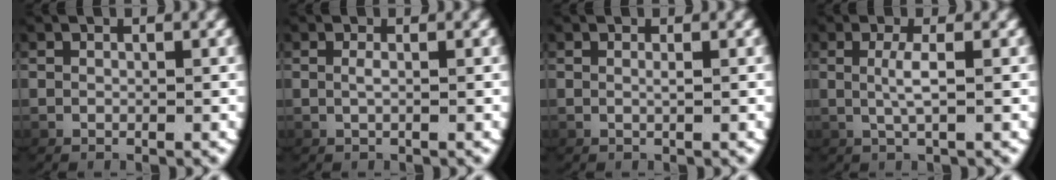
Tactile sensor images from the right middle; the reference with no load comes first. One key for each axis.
{"total": 0.7, "fx": -0.1, "fy": -0.3, "fz": 0.6, "tx": -0.023, "ty": -0.008, "tz": 0.005}
{"total": 0.5, "fx": 0.0, "fy": -0.2, "fz": 0.5, "tx": -0.011, "ty": -0.005, "tz": 0.004}
{"total": 1.9, "fx": 0.2, "fy": -0.3, "fz": 1.9, "tx": -0.045, "ty": -0.004, "tz": 0.011}